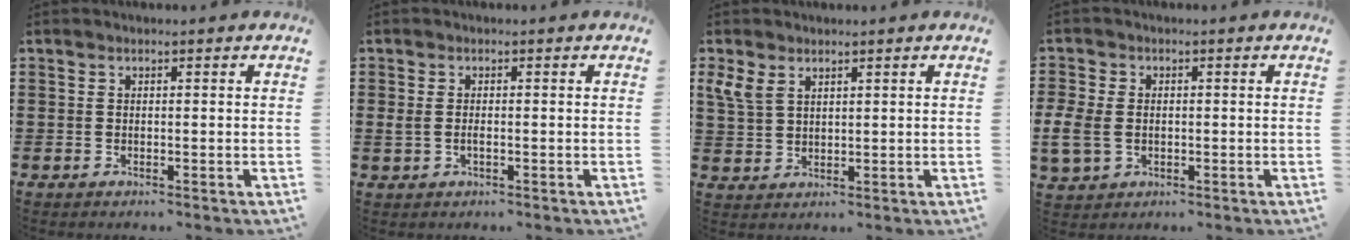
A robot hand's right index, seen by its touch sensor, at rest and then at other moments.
{"total": 0.9, "force": [-0.2, 0.3, 0.8], "torque": [-0.017, -0.002, -0.004]}
{"total": 3.9, "force": [2.3, 2.2, 2.2], "torque": [-0.062, 0.003, 0.043]}
{"total": 4.4, "force": [-0.8, 3.2, 2.8], "torque": [-0.084, -0.002, -0.021]}